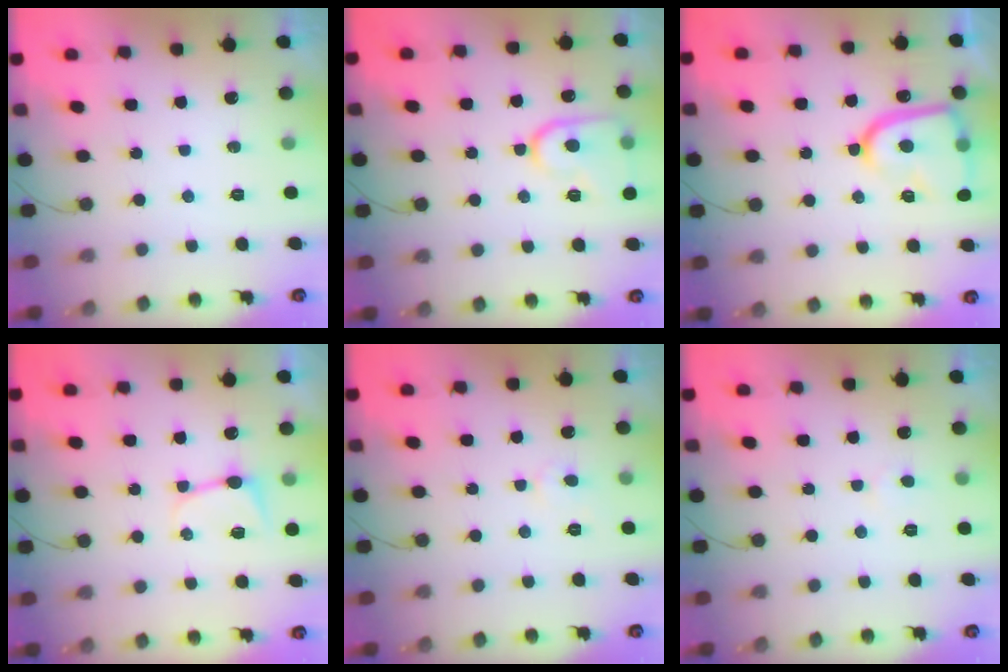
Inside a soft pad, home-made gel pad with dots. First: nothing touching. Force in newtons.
{"total": 12.9, "press": 12.9, "slide": 1.2}
{"total": 16.0, "press": 16.0, "slide": 1.1}
{"total": 4.9, "press": 4.9, "slide": 0.7}
{"total": 2.9, "press": 2.9, "slide": 0.2}
{"total": 2.8, "press": 2.8, "slide": 0.3}